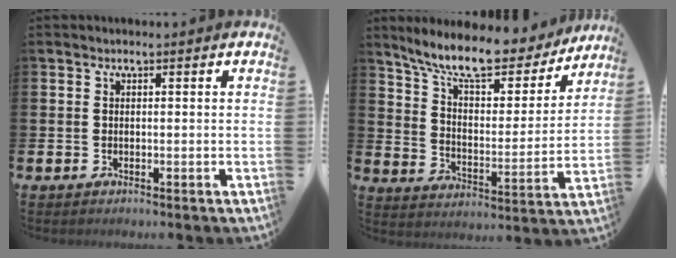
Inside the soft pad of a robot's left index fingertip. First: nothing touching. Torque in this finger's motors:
{"motor_torque": [1.12, -1.02, 0.36, 0.21]}